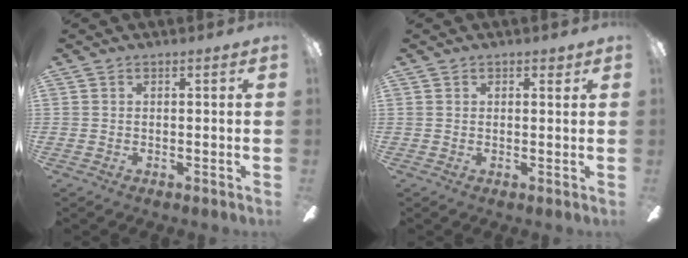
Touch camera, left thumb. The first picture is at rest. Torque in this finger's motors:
{"motor_torque": [0.11, -0.20, 0.10, 0.04, -0.06]}